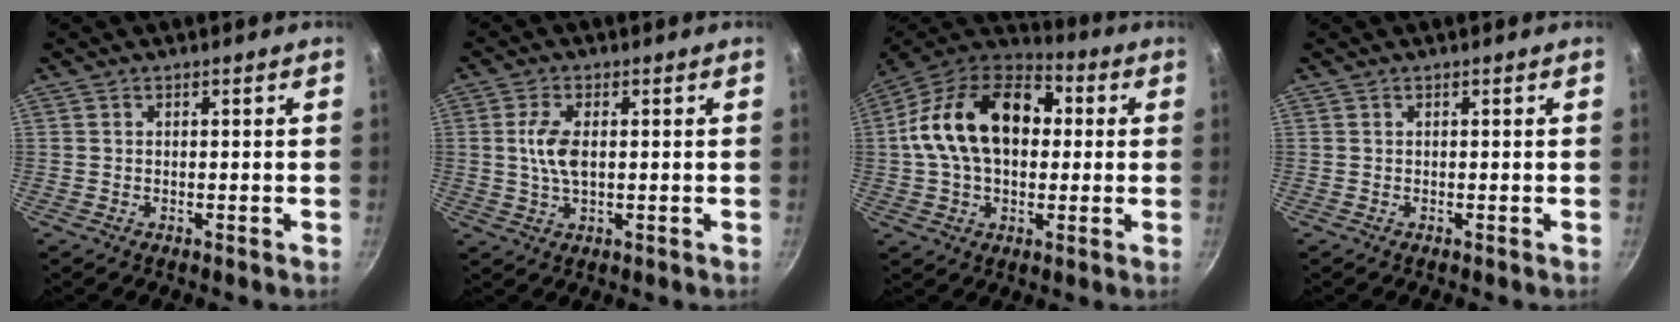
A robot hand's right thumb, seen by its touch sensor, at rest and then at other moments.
{"total": 5.9, "force": [0.6, 2.9, 5.1], "torque": [-0.109, -0.001, 0.010]}
{"total": 21.5, "force": [2.6, 13.8, 16.2], "torque": [-0.278, 0.028, 0.034]}
{"total": 0.0}